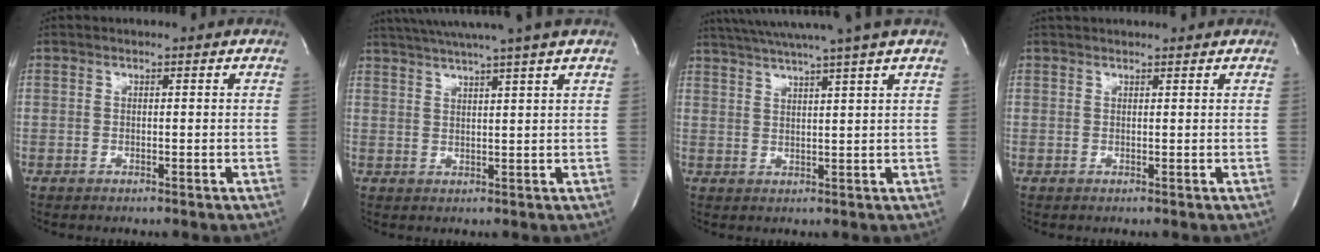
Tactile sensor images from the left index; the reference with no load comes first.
{"total": 11.4, "force": [9.6, -1.9, 5.8], "torque": [-0.101, 0.006, 0.133]}
{"total": 13.3, "force": [11.4, -2.0, 6.7], "torque": [-0.116, -0.002, 0.159]}
{"total": 4.2, "force": [4.0, 0.5, 1.2], "torque": [-0.015, 0.033, 0.053]}